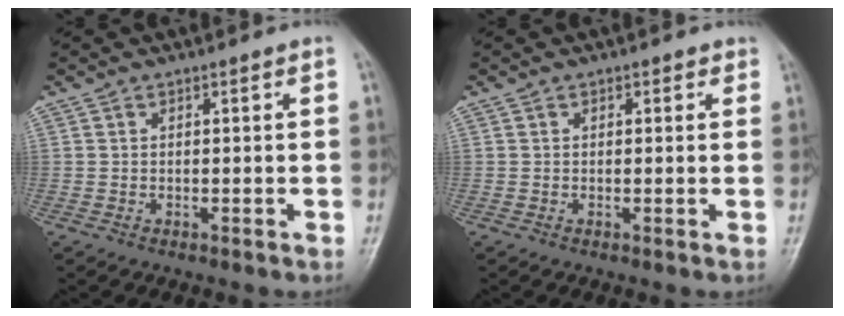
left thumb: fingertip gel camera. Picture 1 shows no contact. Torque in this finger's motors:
{"motor_torque": [-0.09, -0.02, -0.21, -0.18, 0.04]}